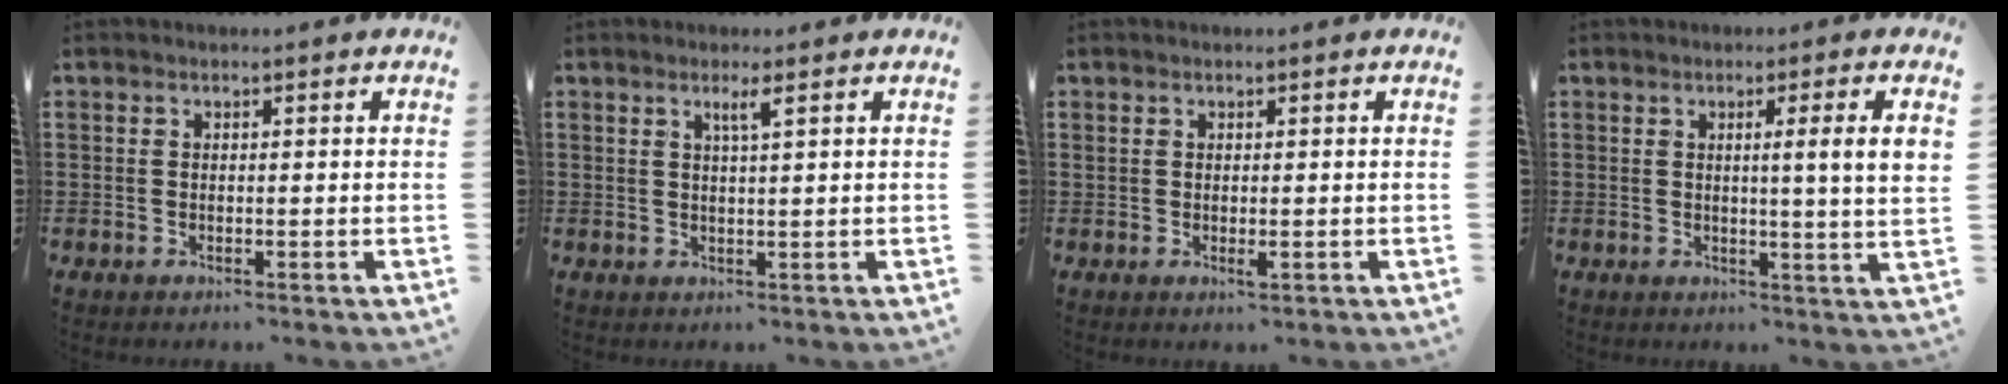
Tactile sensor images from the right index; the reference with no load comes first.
{"total": 1.8, "force": [1.0, 0.0, 1.6], "torque": [-0.032, -0.001, 0.015]}
{"total": 1.1, "force": [0.0, 0.3, 1.1], "torque": [-0.020, -0.003, 0.001]}
{"total": 5.1, "force": [1.3, -0.8, 4.9], "torque": [-0.086, -0.013, 0.015]}